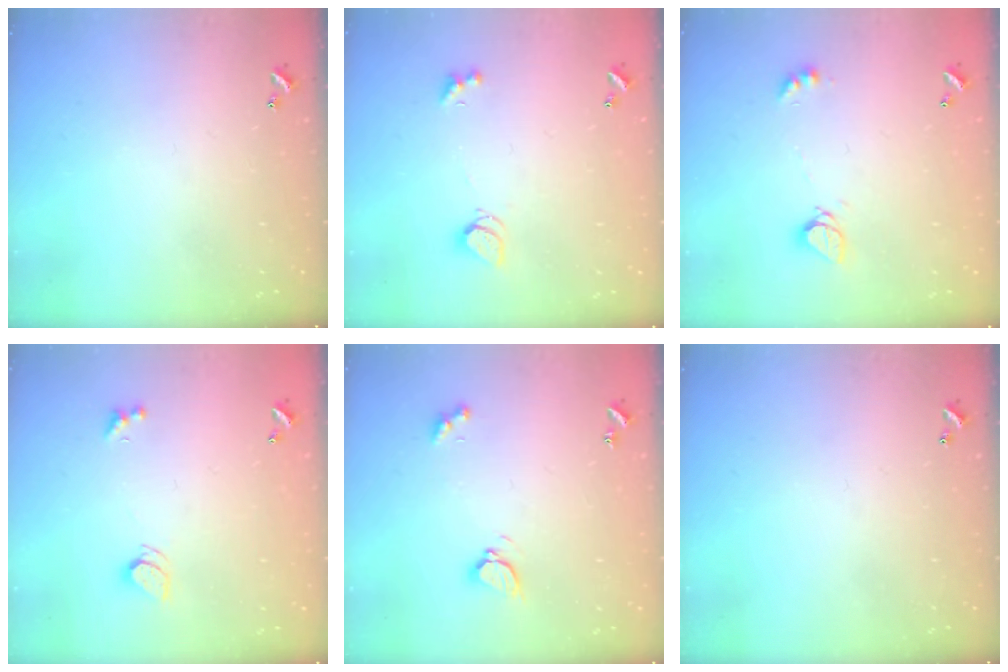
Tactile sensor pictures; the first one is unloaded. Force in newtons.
{"total": 2.0, "press": 1.9, "slide": 0.5}
{"total": 4.9, "press": 4.9, "slide": 0.2}
{"total": 2.5, "press": 2.4, "slide": 0.6}
{"total": 3.4, "press": 3.3, "slide": 0.4}
{"total": 0.0}